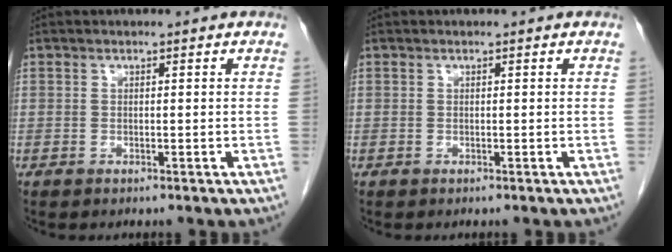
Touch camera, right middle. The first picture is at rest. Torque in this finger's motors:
{"motor_torque": [0.00, 0.00, 0.00, 0.00]}